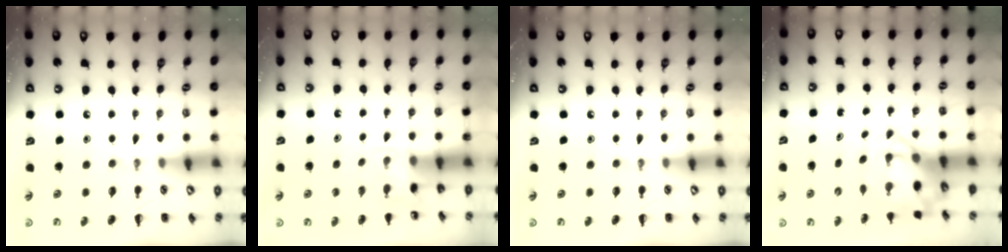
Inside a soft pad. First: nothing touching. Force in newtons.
{"total": 3.2, "press": 2.9, "slide": 1.3}
{"total": 0.0}
{"total": 5.4, "press": 5.1, "slide": 1.7}